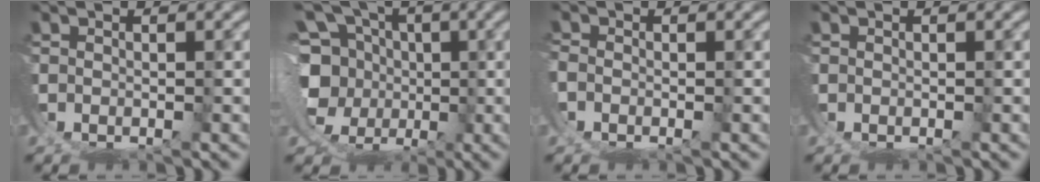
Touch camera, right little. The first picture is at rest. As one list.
[{"total": 13.8, "force": [1.0, 11.1, 8.1], "torque": [-0.149, -0.036, 0.016]}, {"total": 1.2, "force": [-0.4, 1.1, 0.4], "torque": [-0.012, -0.003, -0.010]}, {"total": 0.0}]